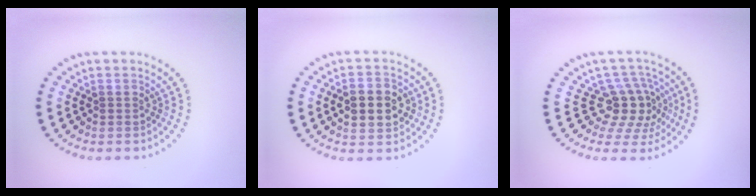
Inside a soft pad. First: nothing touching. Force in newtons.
{"total": 4.6, "press": 4.6, "slide": 0.2}
{"total": 4.2, "press": 3.4, "slide": 2.4}